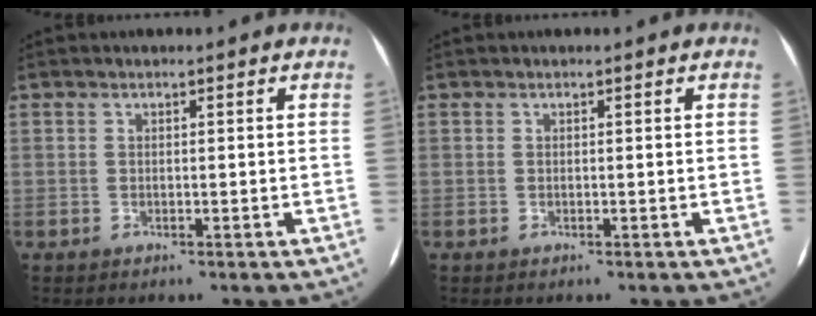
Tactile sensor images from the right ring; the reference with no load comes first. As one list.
[{"total": 0.0}]